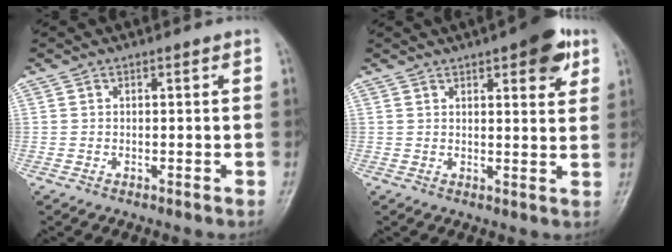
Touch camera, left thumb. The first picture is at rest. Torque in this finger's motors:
{"motor_torque": [1.11, 0.71, 0.53, -0.68, 0.01]}